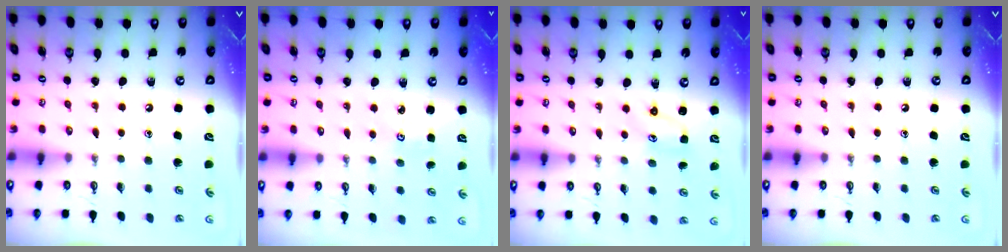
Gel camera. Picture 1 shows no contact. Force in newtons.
{"total": 2.5, "press": 2.4, "slide": 0.4}
{"total": 2.8, "press": 2.8, "slide": 0.3}
{"total": 0.0}